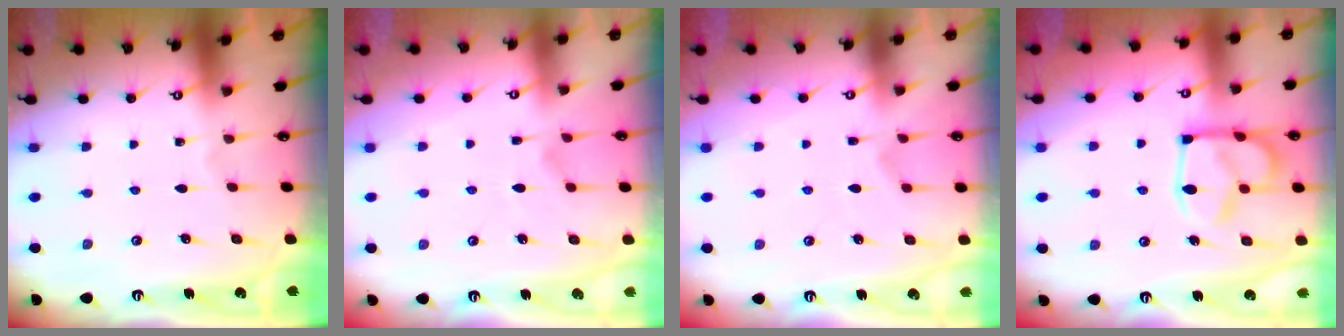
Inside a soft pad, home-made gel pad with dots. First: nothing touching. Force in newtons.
{"total": 2.1, "press": 1.6, "slide": 1.3}
{"total": 5.8, "press": 5.6, "slide": 1.4}
{"total": 13.0, "press": 13.0, "slide": 1.1}